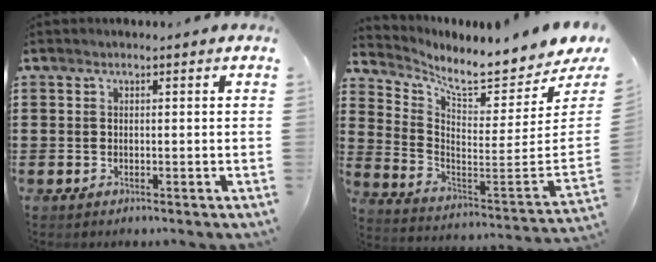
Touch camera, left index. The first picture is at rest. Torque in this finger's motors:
{"motor_torque": [-0.51, -1.62, 0.20, 0.04]}